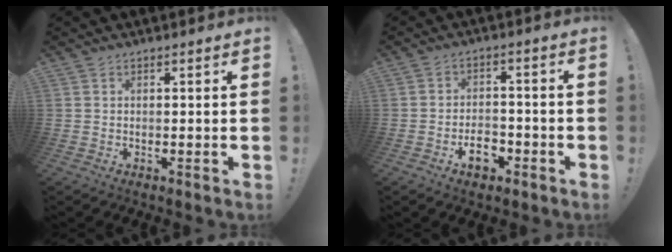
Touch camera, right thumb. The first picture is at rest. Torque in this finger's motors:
{"motor_torque": [0.12, -0.03, 0.66, -0.60, 0.21]}